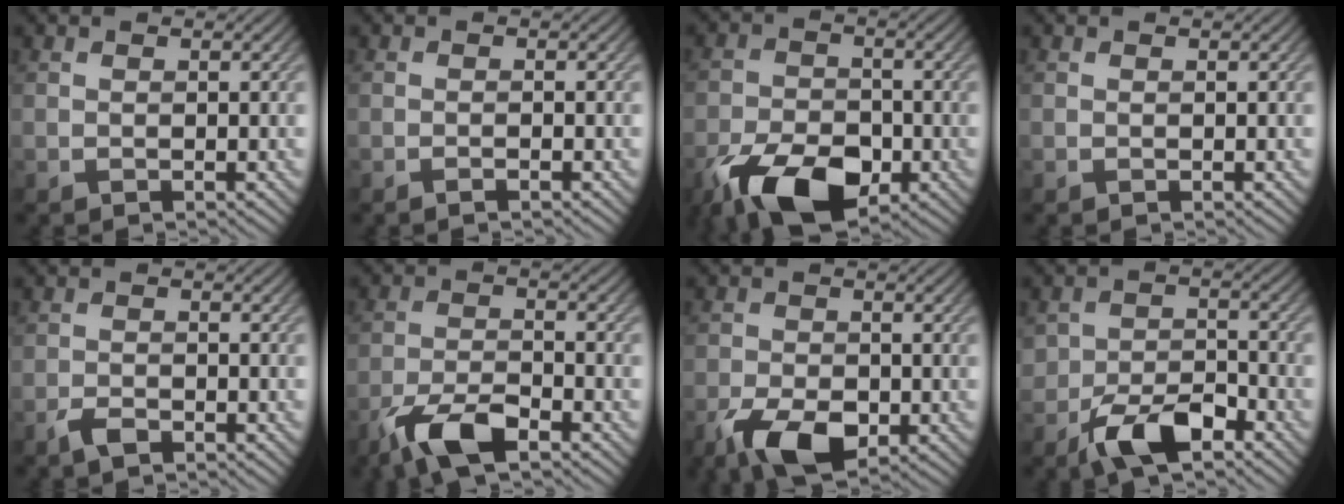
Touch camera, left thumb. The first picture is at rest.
{"total": 1.1, "force": [-0.7, 0.0, 0.8], "torque": [-0.015, 0.002, -0.016]}
{"total": 11.4, "force": [-6.2, 5.9, 7.5], "torque": [-0.157, -0.021, -0.117]}
{"total": 0.0}
{"total": 1.9, "force": [-1.4, 0.8, 1.1], "torque": [-0.022, 0.000, -0.029]}
{"total": 6.8, "force": [-4.6, 2.2, 4.5], "torque": [-0.094, 0.000, -0.091]}
{"total": 6.8, "force": [-3.2, 3.7, 4.6], "torque": [-0.097, -0.011, -0.060]}
{"total": 6.9, "force": [-4.1, 3.6, 4.2], "torque": [-0.071, 0.001, -0.082]}